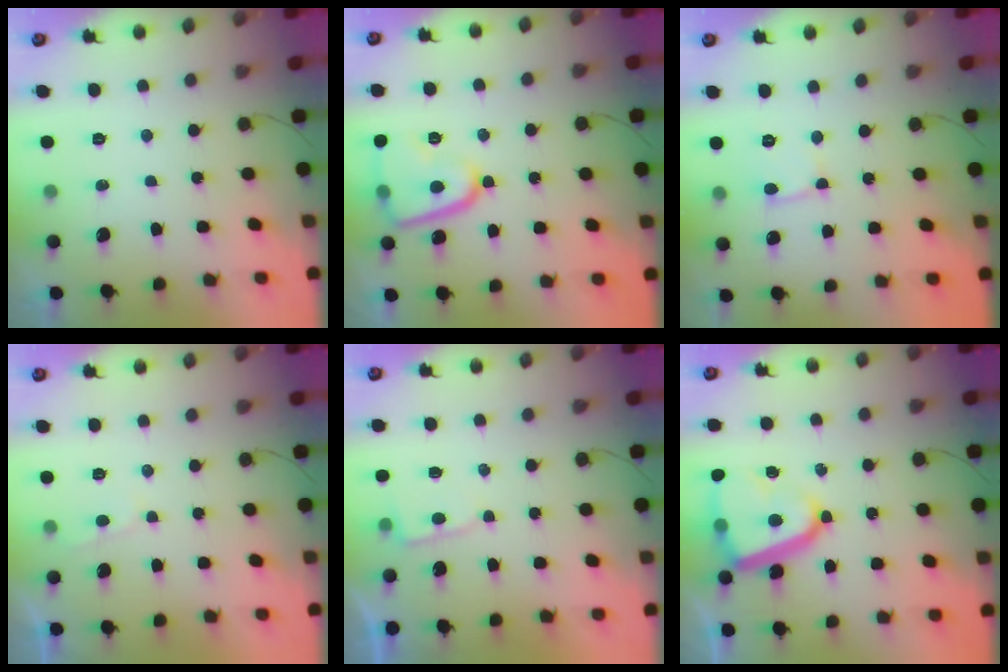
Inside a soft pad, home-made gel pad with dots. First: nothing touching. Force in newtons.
{"total": 13.9, "press": 13.9, "slide": 1.2}
{"total": 4.0, "press": 3.9, "slide": 0.5}
{"total": 2.0, "press": 2.0, "slide": 0.3}
{"total": 2.8, "press": 2.8, "slide": 0.4}
{"total": 16.0, "press": 15.9, "slide": 1.4}